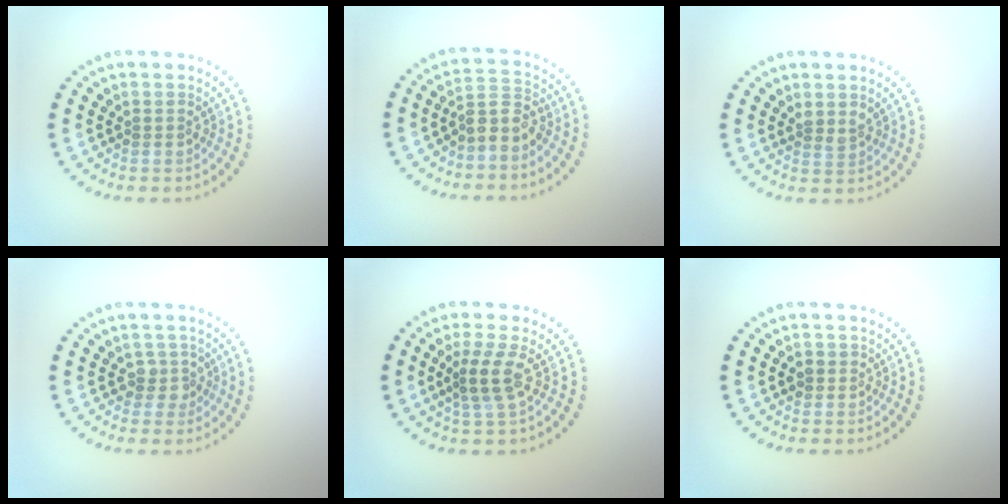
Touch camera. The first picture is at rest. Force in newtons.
{"total": 2.5, "press": 2.0, "slide": 1.5}
{"total": 1.4, "press": 1.1, "slide": 0.9}
{"total": 1.8, "press": 1.3, "slide": 1.2}
{"total": 2.8, "press": 2.2, "slide": 1.7}
{"total": 1.1, "press": 1.0, "slide": 0.5}